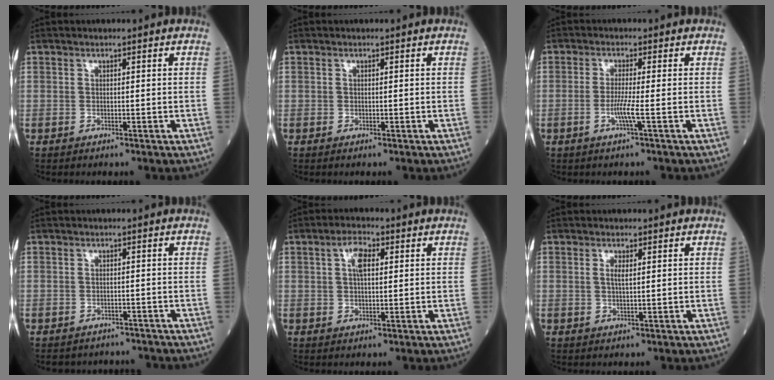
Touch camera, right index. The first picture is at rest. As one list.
[{"total": 0.0}, {"total": 3.7, "force": [-0.8, -0.4, 3.6], "torque": [-0.078, -0.007, -0.019]}, {"total": 4.6, "force": [-4.0, 2.1, -0.5], "torque": [0.008, 0.010, -0.052]}, {"total": 4.0, "force": [1.3, 1.5, 3.5], "torque": [-0.066, 0.009, 0.021]}, {"total": 0.8, "force": [0.2, 0.1, 0.8], "torque": [-0.020, 0.000, 0.003]}]